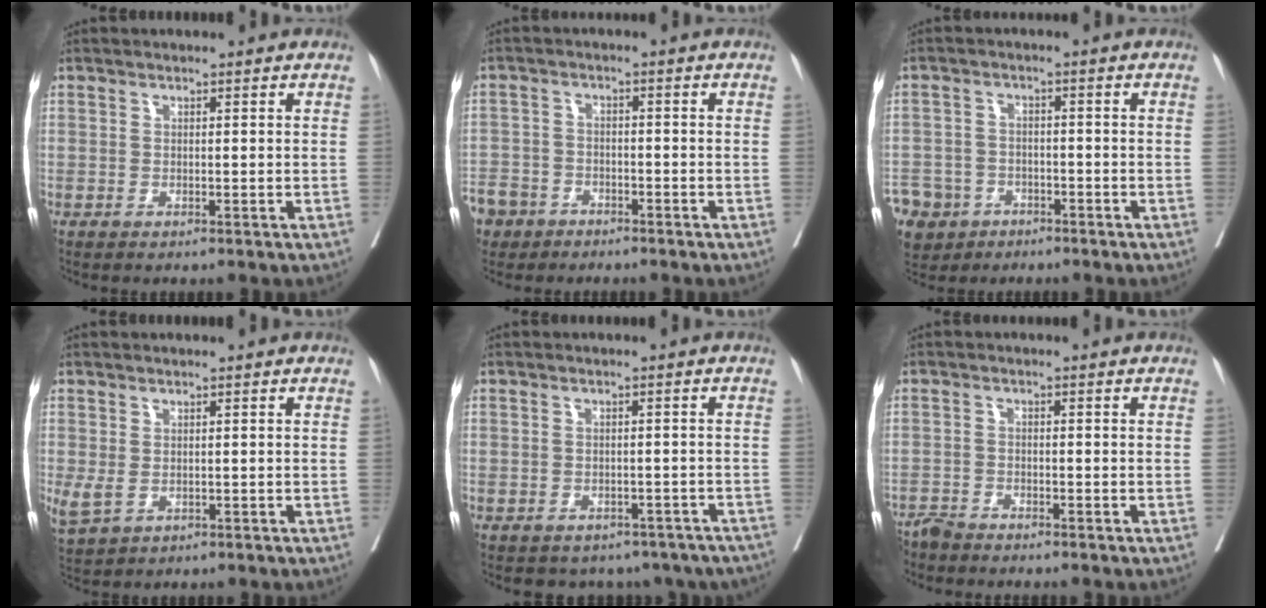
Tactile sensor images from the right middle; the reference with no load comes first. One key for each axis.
{"total": 9.6, "fx": -6.5, "fy": 6.5, "fz": 2.4, "tx": -0.085, "ty": -0.002, "tz": -0.117}
{"total": 9.3, "fx": -5.6, "fy": 7.1, "fz": 1.8, "tx": -0.058, "ty": 0.003, "tz": -0.091}
{"total": 3.2, "fx": -0.4, "fy": 1.9, "fz": 2.5, "tx": -0.067, "ty": -0.010, "tz": 0.005}
{"total": 12.4, "fx": -10.0, "fy": 6.7, "fz": 2.9, "tx": -0.046, "ty": 0.012, "tz": -0.096}
{"total": 2.3, "fx": -2.3, "fy": 0.1, "fz": 0.0, "tx": 0.003, "ty": -0.009, "tz": -0.045}